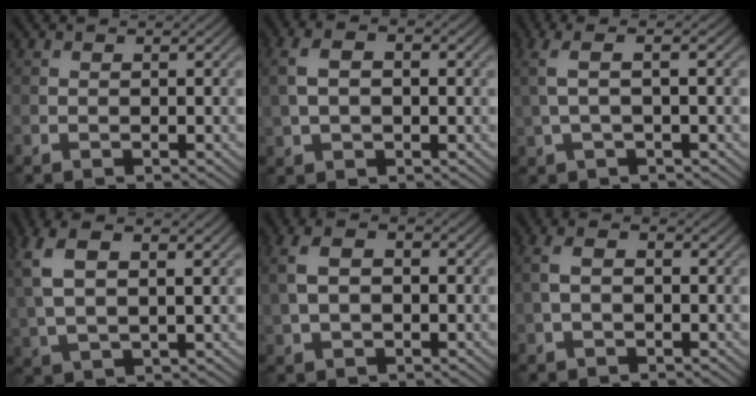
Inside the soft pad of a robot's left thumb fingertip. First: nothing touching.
{"total": 5.5, "force": [0.9, 3.3, 4.2], "torque": [-0.099, 0.009, 0.015]}
{"total": 4.5, "force": [0.7, 1.3, 4.3], "torque": [-0.099, 0.013, 0.008]}
{"total": 9.6, "force": [3.4, 4.7, 7.6], "torque": [-0.195, -0.001, 0.068]}
{"total": 6.1, "force": [1.1, 3.9, 4.7], "torque": [-0.109, 0.008, 0.017]}
{"total": 3.9, "force": [0.5, 2.3, 3.1], "torque": [-0.075, 0.008, 0.005]}